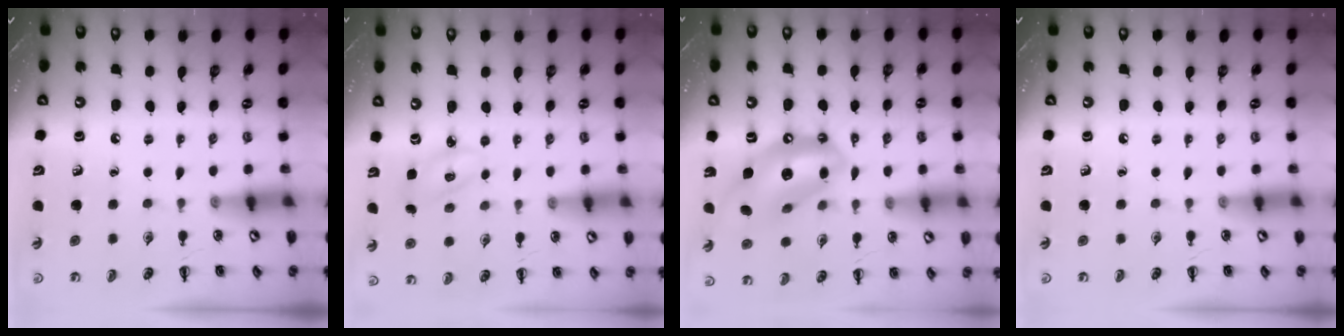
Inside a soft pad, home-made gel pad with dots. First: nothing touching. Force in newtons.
{"total": 4.3, "press": 4.3, "slide": 0.8}
{"total": 15.0, "press": 14.5, "slide": 4.1}
{"total": 0.0}